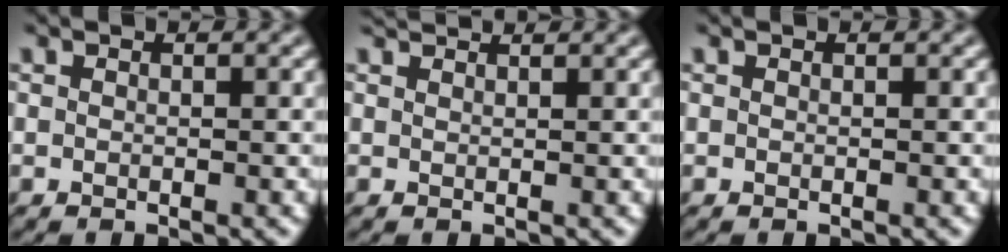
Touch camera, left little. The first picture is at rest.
{"total": 1.5, "force": [1.5, 0.1, 0.2], "torque": [-0.010, 0.012, 0.028]}
{"total": 0.0}